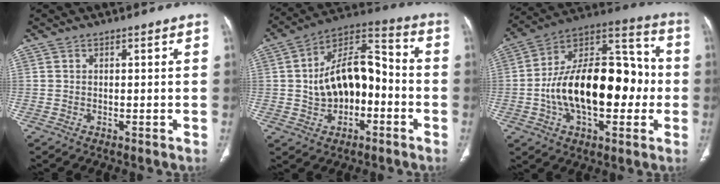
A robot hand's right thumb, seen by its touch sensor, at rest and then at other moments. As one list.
[{"total": 16.0, "force": [-1.7, 9.7, 12.7], "torque": [-0.186, 0.049, -0.031]}, {"total": 25.8, "force": [-2.4, 14.2, 21.4], "torque": [-0.329, 0.045, -0.037]}]